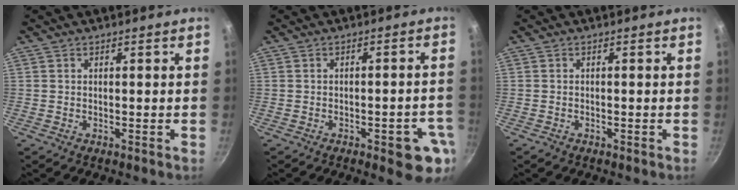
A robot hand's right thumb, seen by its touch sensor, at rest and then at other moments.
{"total": 8.3, "force": [-3.3, 2.9, 7.1], "torque": [-0.064, 0.014, -0.035]}
{"total": 0.5, "force": [-0.4, 0.3, 0.1], "torque": [-0.010, 0.005, -0.006]}